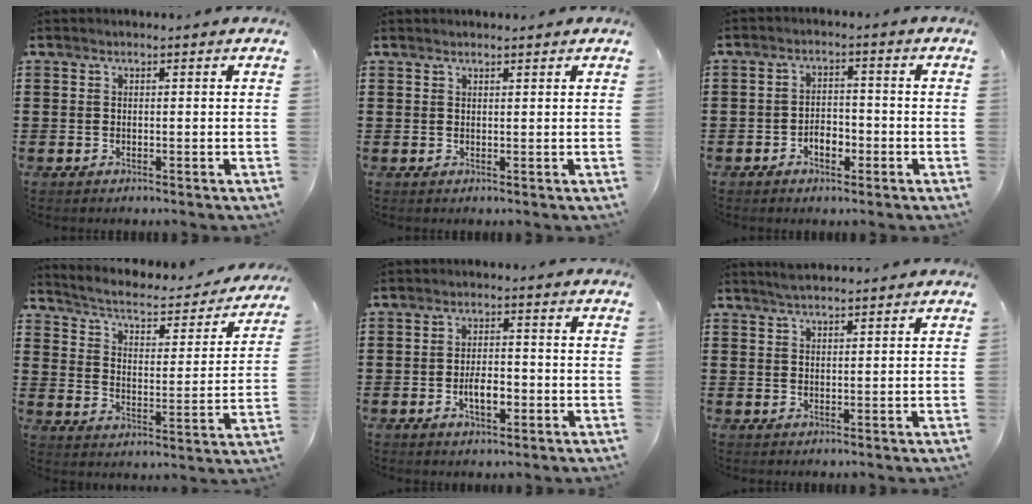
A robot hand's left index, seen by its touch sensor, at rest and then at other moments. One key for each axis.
{"total": 0.9, "fx": 0.8, "fy": 0.0, "fz": 0.3, "tx": -0.007, "ty": -0.001, "tz": 0.016}
{"total": 3.3, "fx": -1.6, "fy": 1.9, "fz": 2.2, "tx": -0.034, "ty": 0.000, "tz": -0.033}
{"total": 3.5, "fx": 3.0, "fy": 0.7, "fz": 1.7, "tx": -0.050, "ty": -0.027, "tz": 0.040}
{"total": 4.5, "fx": -1.3, "fy": 2.0, "fz": 3.8, "tx": -0.066, "ty": 0.006, "tz": -0.023}
{"total": 2.1, "fx": 1.9, "fy": 0.2, "fz": 0.8, "tx": -0.019, "ty": 0.002, "tz": 0.036}